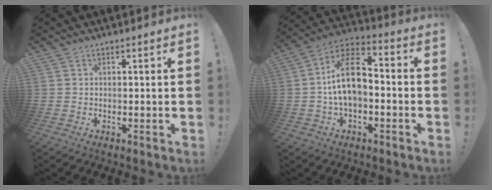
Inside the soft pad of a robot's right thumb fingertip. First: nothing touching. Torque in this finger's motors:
{"motor_torque": [0.25, 0.69, 0.19, -0.03, 0.21]}